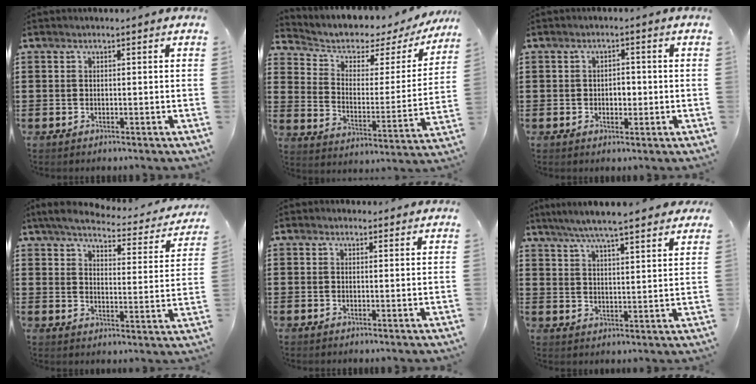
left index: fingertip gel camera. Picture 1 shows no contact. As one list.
[{"total": 3.9, "force": [3.1, 2.0, 1.2], "torque": [-0.047, -0.026, 0.045]}, {"total": 2.2, "force": [-0.4, 1.3, 1.7], "torque": [-0.026, 0.001, -0.012]}, {"total": 4.4, "force": [4.0, 0.4, 1.9], "torque": [-0.061, -0.028, 0.062]}, {"total": 1.1, "force": [0.9, 0.6, 0.2], "torque": [0.001, 0.002, 0.015]}, {"total": 6.0, "force": [5.5, 0.0, 2.5], "torque": [-0.068, -0.022, 0.095]}]